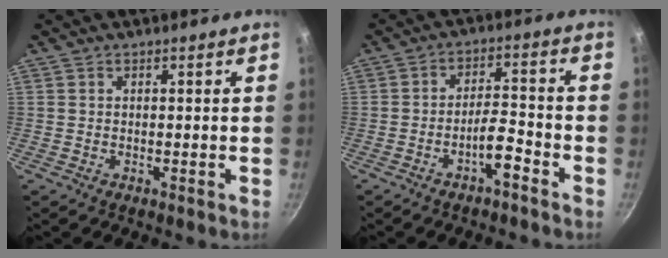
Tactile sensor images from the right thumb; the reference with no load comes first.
{"total": 5.4, "force": [-3.4, 1.4, 4.1], "torque": [-0.067, 0.037, -0.056]}